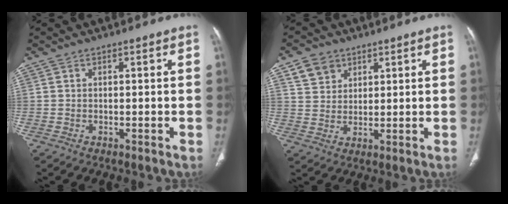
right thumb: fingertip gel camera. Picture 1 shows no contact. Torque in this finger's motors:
{"motor_torque": [-0.09, 0.10, -0.01, 0.01, 0.04]}